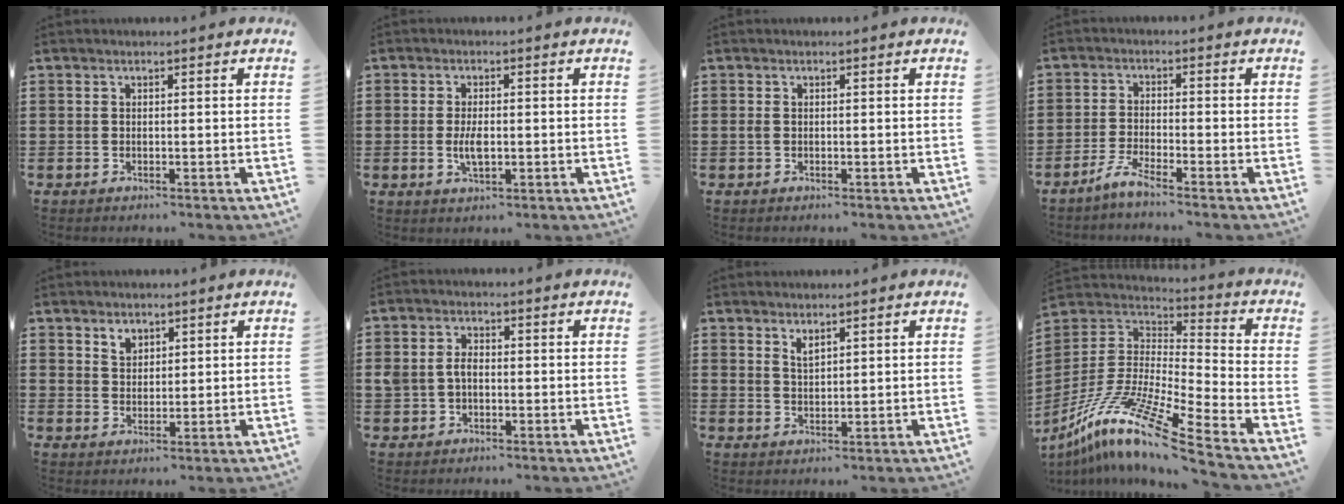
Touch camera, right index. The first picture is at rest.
{"total": 3.4, "force": [-0.4, 1.4, 3.1], "torque": [-0.064, -0.001, -0.009]}
{"total": 0.5, "force": [-0.1, 0.3, 0.5], "torque": [-0.012, -0.001, -0.001]}
{"total": 2.9, "force": [-2.5, -0.2, 1.4], "torque": [-0.047, -0.004, -0.056]}
{"total": 2.5, "force": [1.7, 1.7, 0.7], "torque": [-0.011, 0.002, 0.031]}
{"total": 3.0, "force": [-0.3, 2.1, 2.1], "torque": [-0.057, 0.000, -0.013]}
{"total": 1.8, "force": [1.5, 0.7, 0.9], "torque": [-0.019, 0.004, 0.026]}
{"total": 13.1, "force": [-9.7, 1.0, 8.8], "torque": [-0.182, 0.000, -0.192]}